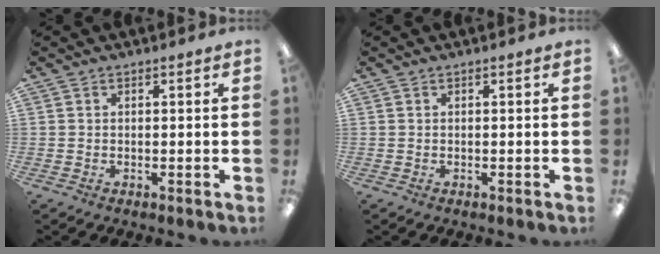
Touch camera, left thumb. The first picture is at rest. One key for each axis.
{"total": 0.0}